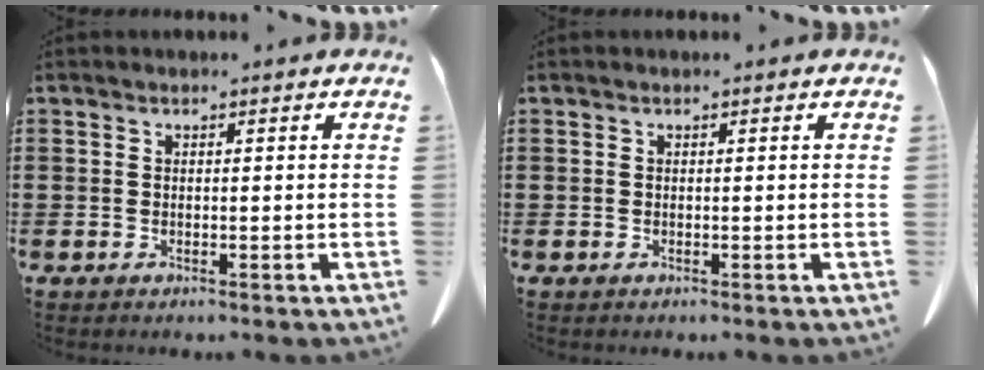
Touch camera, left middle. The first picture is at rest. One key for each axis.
{"total": 0.0}